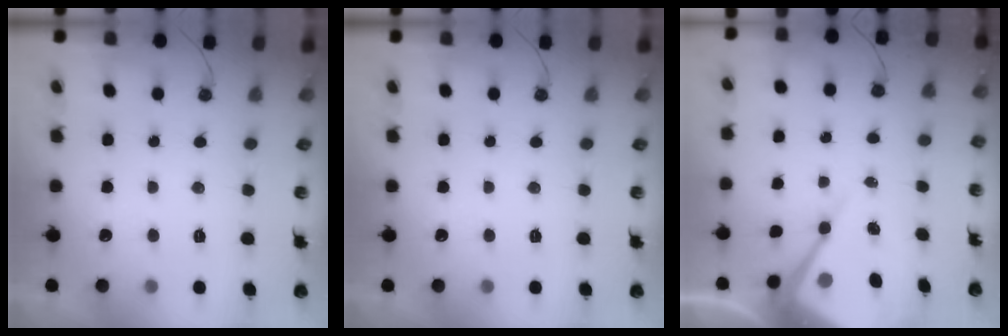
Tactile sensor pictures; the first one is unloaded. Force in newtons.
{"total": 0.0}
{"total": 9.6, "press": 9.6, "slide": 1.0}